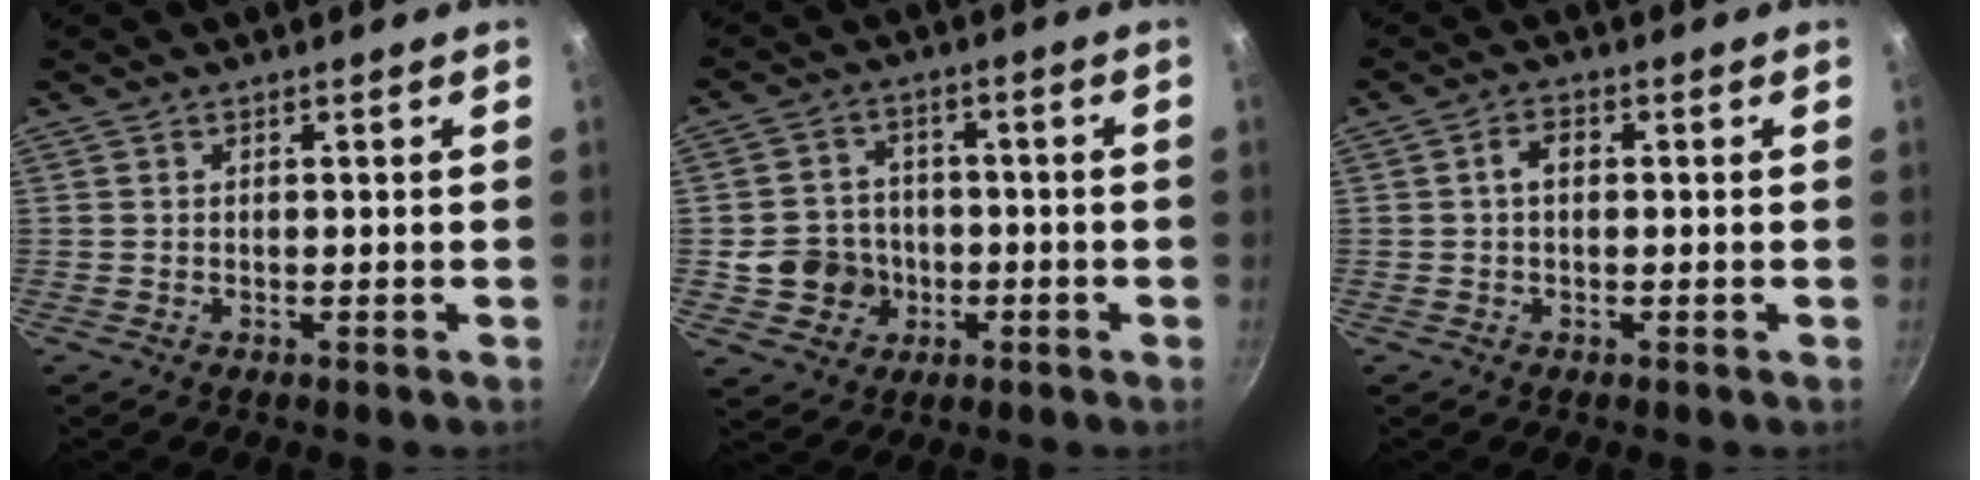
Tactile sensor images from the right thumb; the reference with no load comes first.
{"total": 6.8, "force": [-1.6, 6.3, 2.1], "torque": [-0.007, 0.015, -0.026]}
{"total": 2.8, "force": [0.3, 1.8, 2.2], "torque": [-0.038, 0.012, 0.002]}